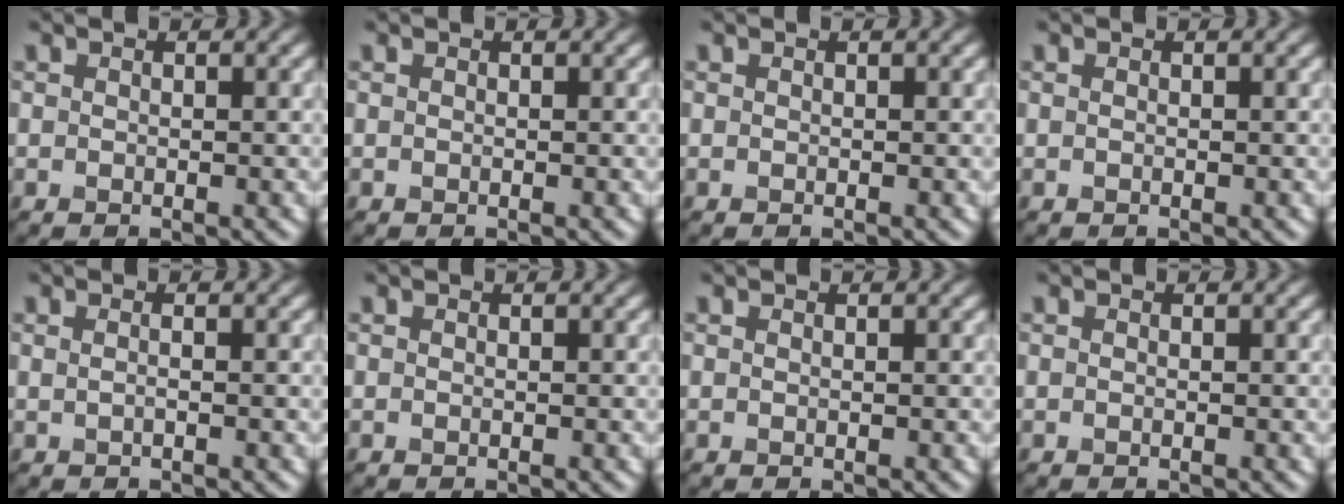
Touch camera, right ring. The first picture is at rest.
{"total": 0.0}
{"total": 0.0}
{"total": 0.0}
{"total": 0.6, "force": [0.1, 0.1, 0.6], "torque": [-0.014, -0.004, -0.003]}
{"total": 0.0}
{"total": 0.0}
{"total": 0.0}